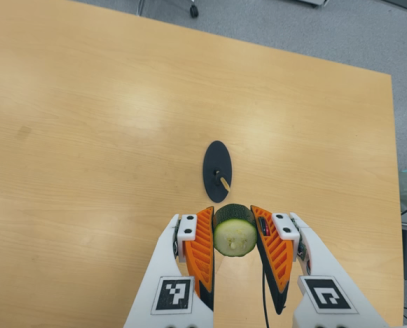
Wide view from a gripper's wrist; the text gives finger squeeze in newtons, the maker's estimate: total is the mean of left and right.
{"total": 10.8, "left": 9.9, "right": 11.8}